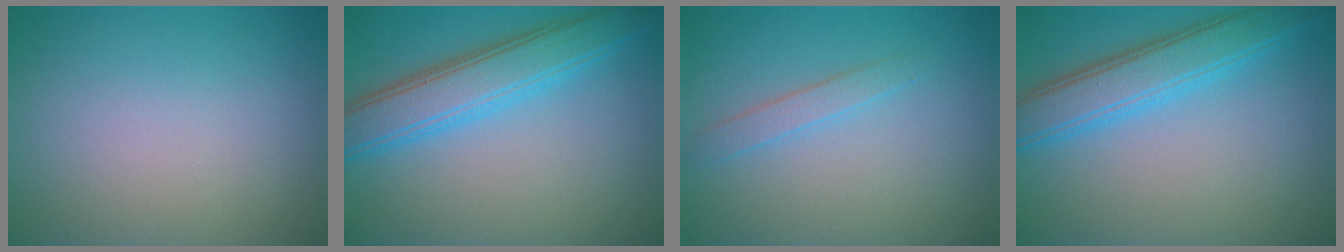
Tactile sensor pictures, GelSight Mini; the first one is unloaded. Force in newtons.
{"total": 5.5, "press": 5.5, "slide": 0.2}
{"total": 1.5, "press": 1.5, "slide": 0.1}
{"total": 4.6, "press": 4.6, "slide": 0.2}